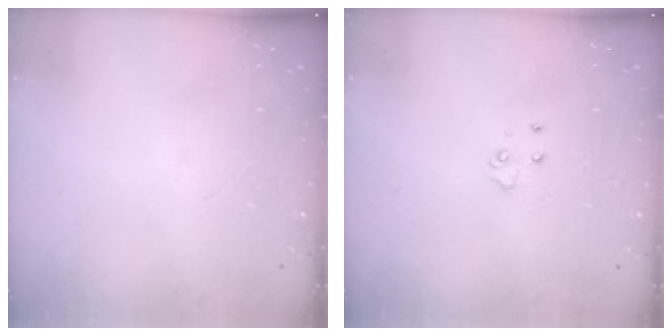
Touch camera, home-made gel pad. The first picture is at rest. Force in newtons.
{"total": 4.2, "press": 4.2, "slide": 0.4}